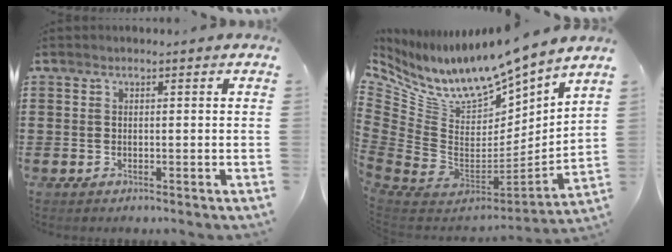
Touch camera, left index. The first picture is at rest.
{"total": 11.1, "force": [9.8, 3.6, 3.7], "torque": [-0.114, -0.090, 0.173]}